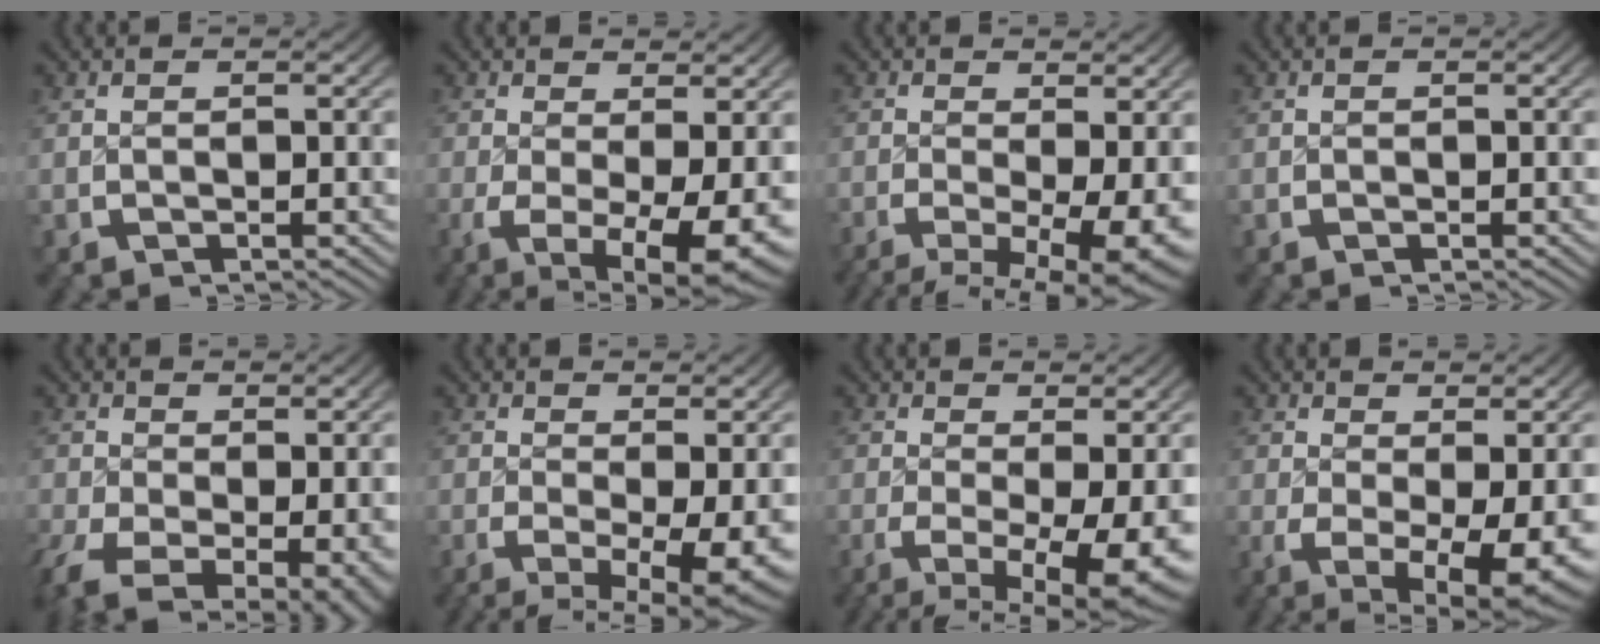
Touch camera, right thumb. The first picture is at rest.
{"total": 9.1, "force": [-1.7, 5.2, 7.3], "torque": [-0.116, -0.039, -0.010]}
{"total": 9.5, "force": [-2.0, 5.6, 7.3], "torque": [-0.110, -0.035, -0.019]}
{"total": 0.0}
{"total": 9.0, "force": [-3.4, 5.9, 5.9], "torque": [-0.129, -0.070, -0.019]}
{"total": 8.6, "force": [-1.6, 4.9, 6.9], "torque": [-0.102, -0.030, -0.012]}
{"total": 9.8, "force": [-1.6, 5.6, 7.9], "torque": [-0.118, -0.037, -0.010]}
{"total": 8.5, "force": [-1.3, 4.9, 6.8], "torque": [-0.104, -0.036, -0.005]}